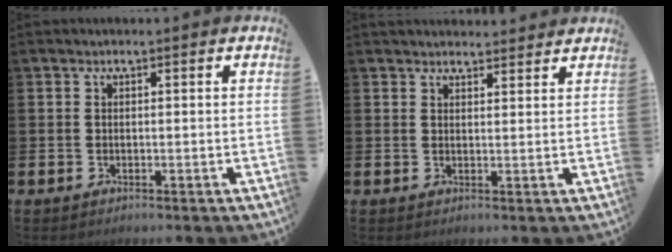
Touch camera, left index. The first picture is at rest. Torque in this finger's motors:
{"motor_torque": [0.45, -1.69, 0.22, 0.01]}